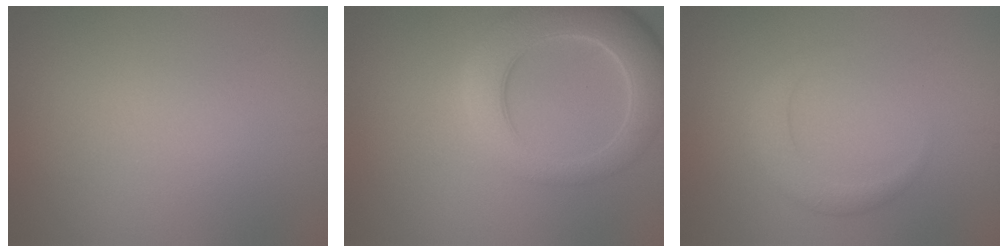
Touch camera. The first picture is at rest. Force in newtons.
{"total": 6.6, "press": 6.6, "slide": 0.3}
{"total": 2.1, "press": 2.1, "slide": 0.1}